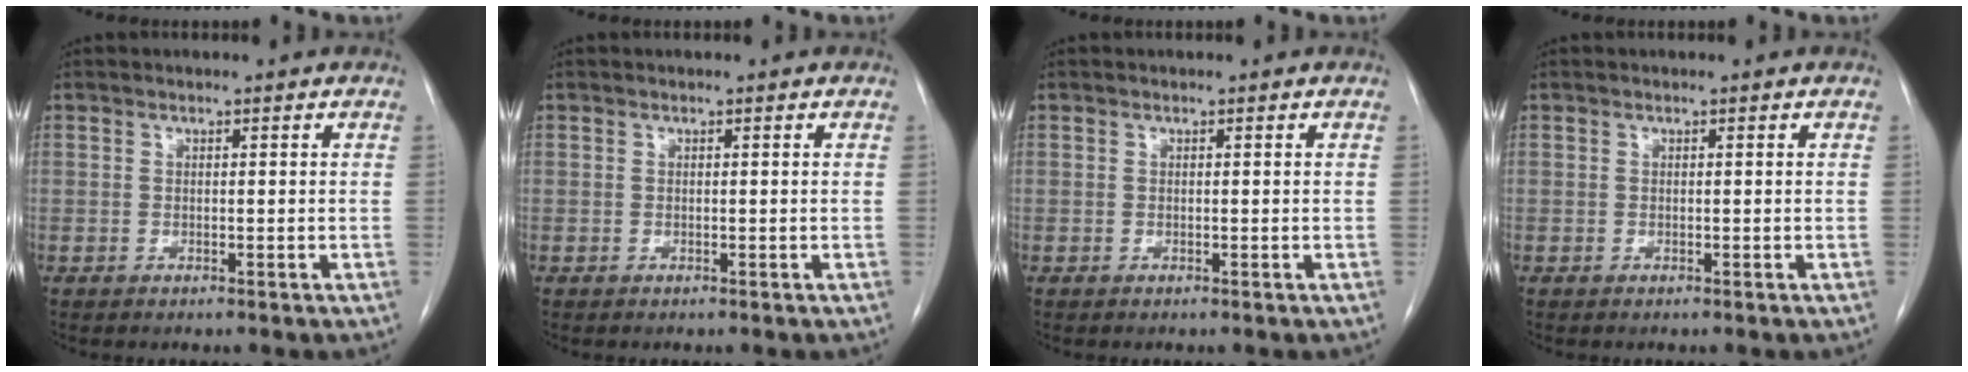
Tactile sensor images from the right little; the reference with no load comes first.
{"total": 0.0}
{"total": 0.0}
{"total": 0.0}